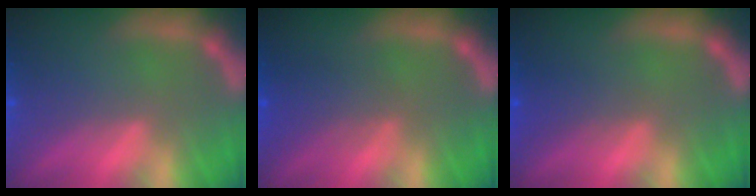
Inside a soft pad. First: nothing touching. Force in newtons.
{"total": 3.0}
{"total": 2.0}